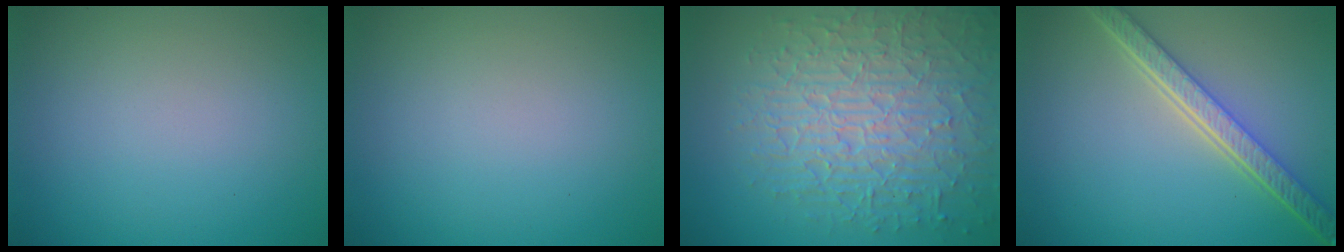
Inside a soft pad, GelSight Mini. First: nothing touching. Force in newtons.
{"total": 0.0}
{"total": 8.8, "press": 6.0, "slide": 6.4}
{"total": 5.4, "press": 4.2, "slide": 3.4}